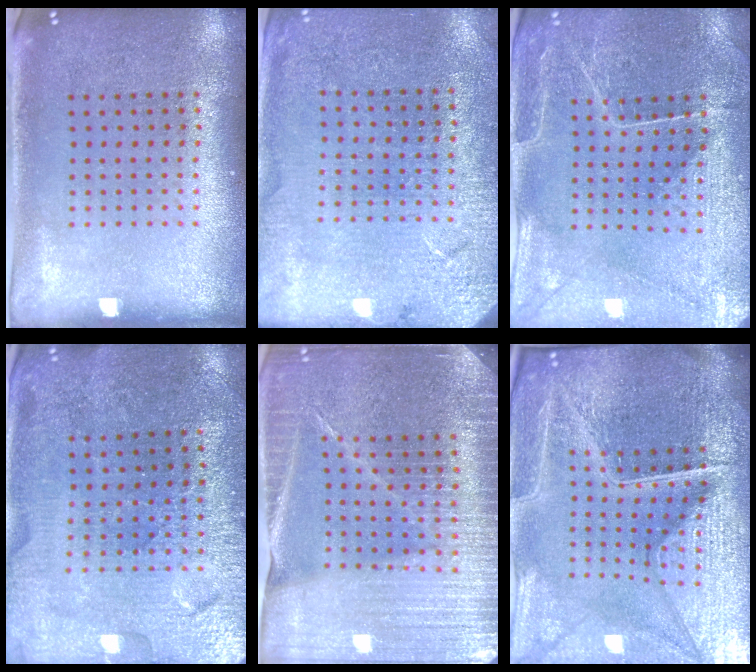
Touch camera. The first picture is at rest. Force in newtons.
{"total": 2.7, "press": 2.7, "slide": 0.1}
{"total": 1.1, "press": 1.0, "slide": 0.4}
{"total": 3.2, "press": 3.2, "slide": 0.1}
{"total": 4.6, "press": 4.2, "slide": 1.8}
{"total": 7.0, "press": 6.1, "slide": 3.5}